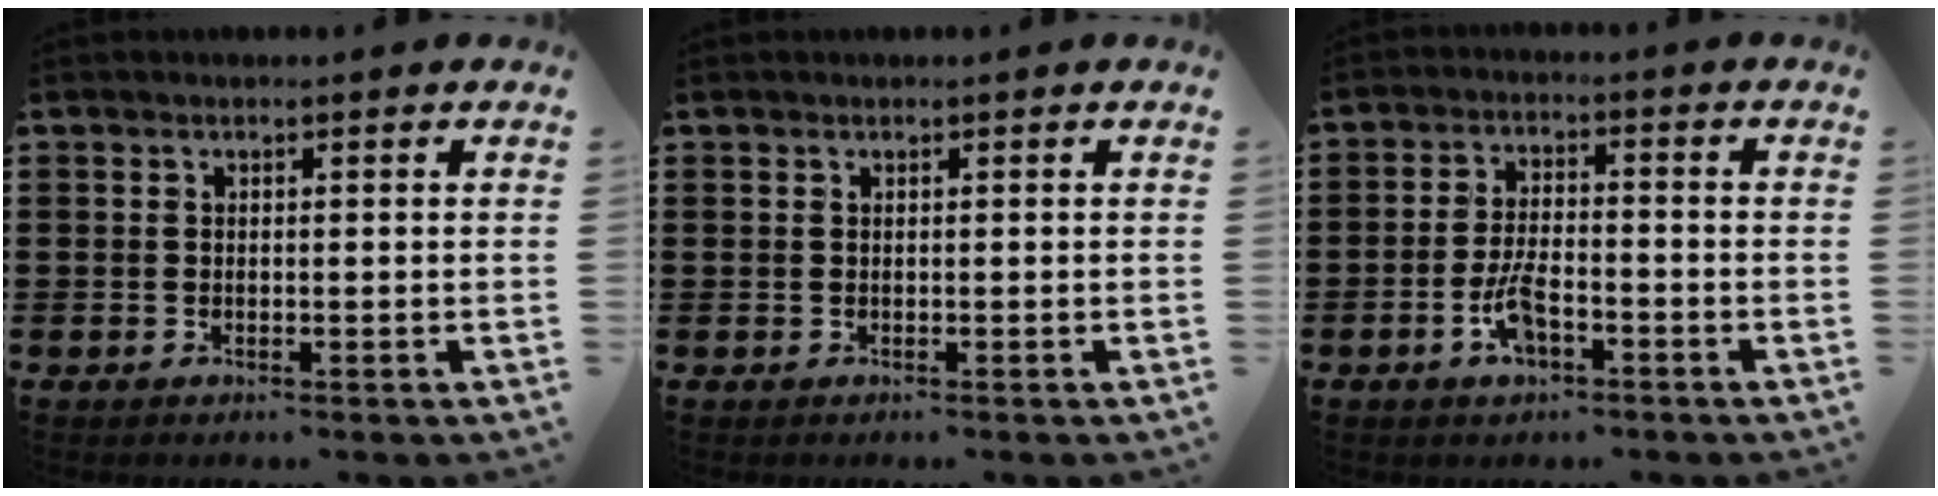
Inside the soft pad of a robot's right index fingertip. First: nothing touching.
{"total": 0.0}
{"total": 5.7, "force": [-2.6, 2.3, 4.5], "torque": [-0.101, 0.003, -0.052]}